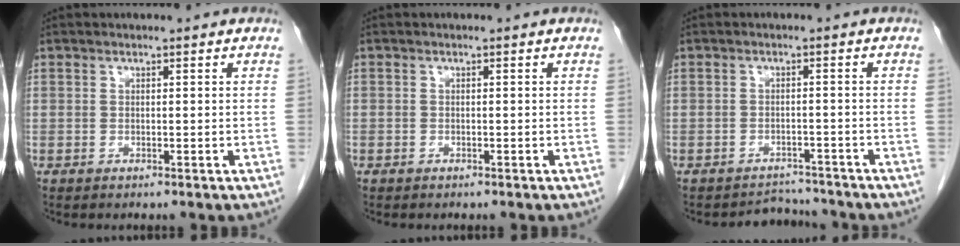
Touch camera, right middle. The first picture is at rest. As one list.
[{"total": 0.5, "force": [-0.4, 0.4, 0.0], "torque": [-0.006, 0.004, -0.009]}, {"total": 3.4, "force": [-3.2, 0.4, -1.0], "torque": [0.010, 0.004, -0.044]}]